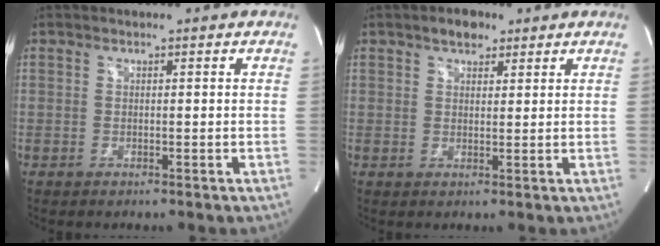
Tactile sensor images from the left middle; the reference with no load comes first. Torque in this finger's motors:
{"motor_torque": [0.10, -0.06, -0.01, 0.01]}